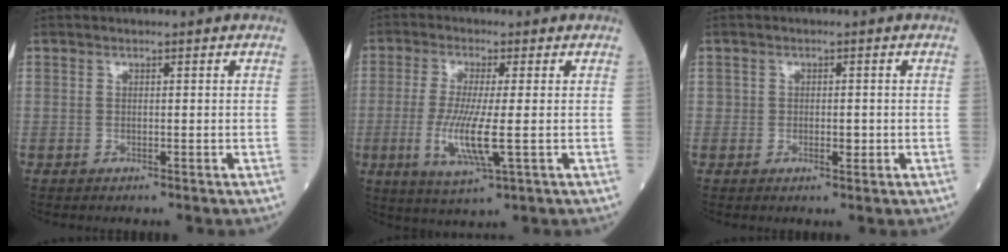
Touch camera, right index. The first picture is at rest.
{"total": 8.5, "force": [-1.5, 0.6, 8.3], "torque": [-0.174, -0.025, -0.030]}
{"total": 1.6, "force": [-0.4, 0.9, 1.3], "torque": [-0.016, 0.000, -0.003]}